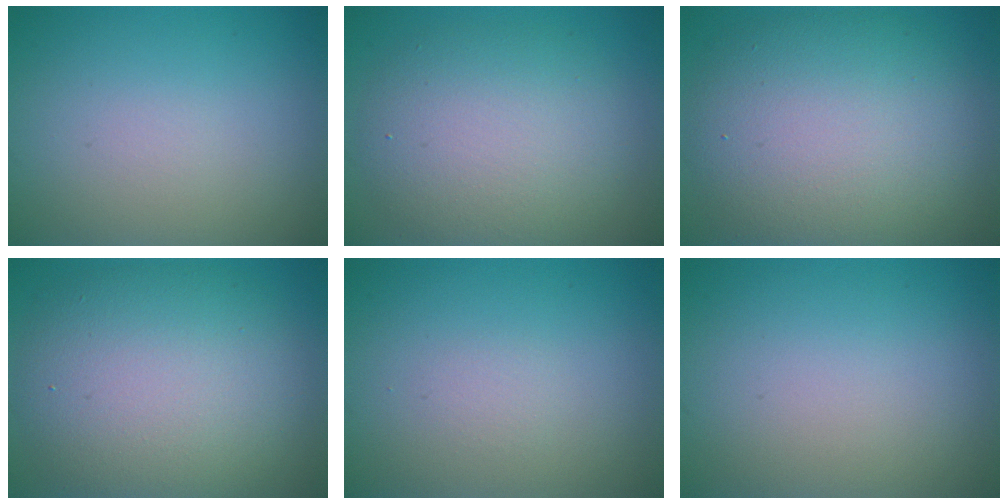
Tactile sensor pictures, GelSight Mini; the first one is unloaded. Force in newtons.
{"total": 6.6, "press": 6.6, "slide": 0.4}
{"total": 10.7, "press": 10.7, "slide": 0.4}
{"total": 9.7, "press": 9.6, "slide": 0.7}
{"total": 0.0}
{"total": 0.0}